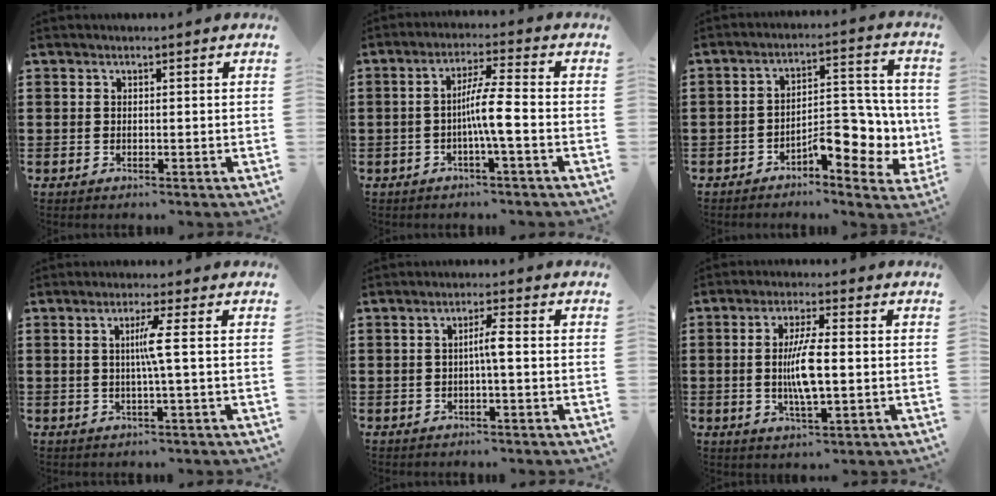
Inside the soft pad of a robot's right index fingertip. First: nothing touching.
{"total": 6.0, "force": [-1.4, 0.0, 5.8], "torque": [-0.102, 0.001, -0.031]}
{"total": 8.3, "force": [-3.1, 4.1, 6.5], "torque": [-0.075, -0.001, -0.056]}
{"total": 3.7, "force": [0.1, -0.8, 3.6], "torque": [-0.068, -0.009, -0.005]}
{"total": 3.1, "force": [-0.3, 0.1, 3.0], "torque": [-0.058, 0.000, -0.009]}
{"total": 6.7, "force": [-0.3, 1.5, 6.6], "torque": [-0.136, -0.005, -0.013]}